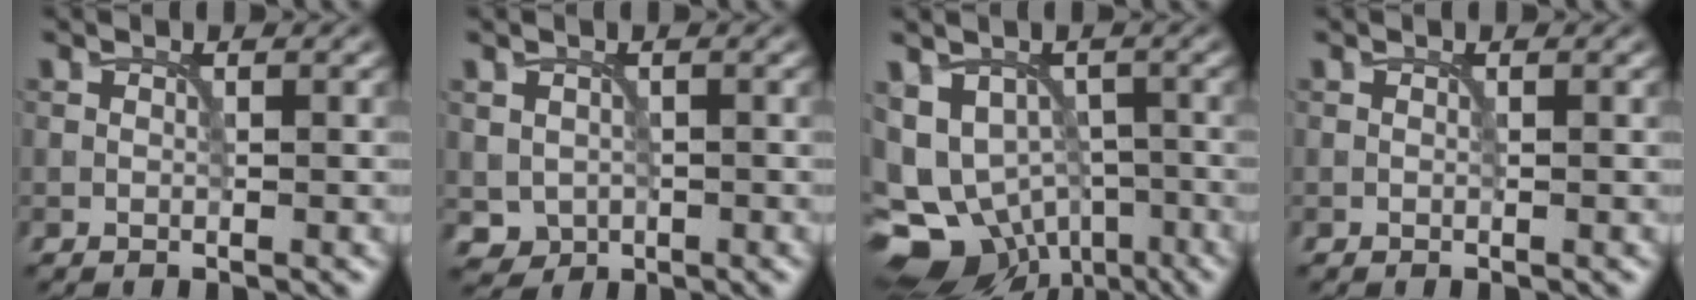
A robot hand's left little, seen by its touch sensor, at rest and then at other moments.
{"total": 1.8, "force": [-0.1, 1.6, 0.6], "torque": [-0.015, -0.010, 0.003]}
{"total": 10.0, "force": [-3.9, 7.5, 5.4], "torque": [-0.089, -0.022, -0.049]}
{"total": 0.0}